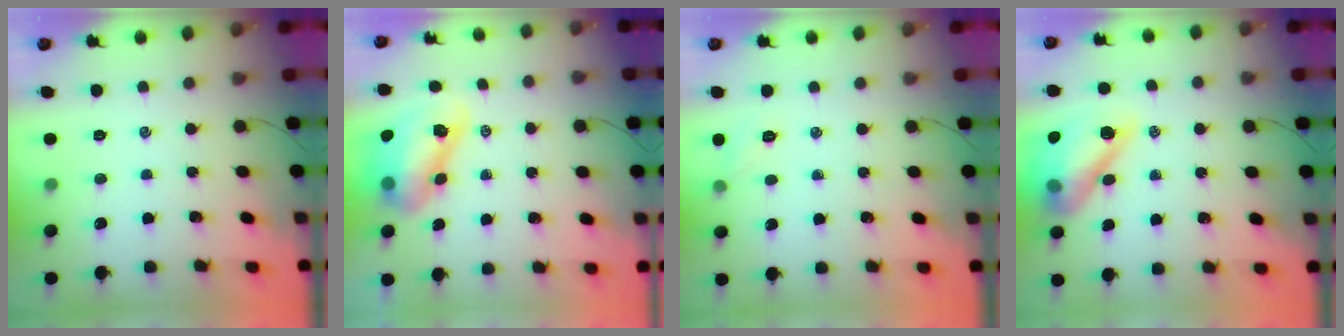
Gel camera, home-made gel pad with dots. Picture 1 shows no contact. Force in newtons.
{"total": 10.7, "press": 10.3, "slide": 2.9}
{"total": 4.6, "press": 4.5, "slide": 1.3}
{"total": 15.5, "press": 15.0, "slide": 3.7}